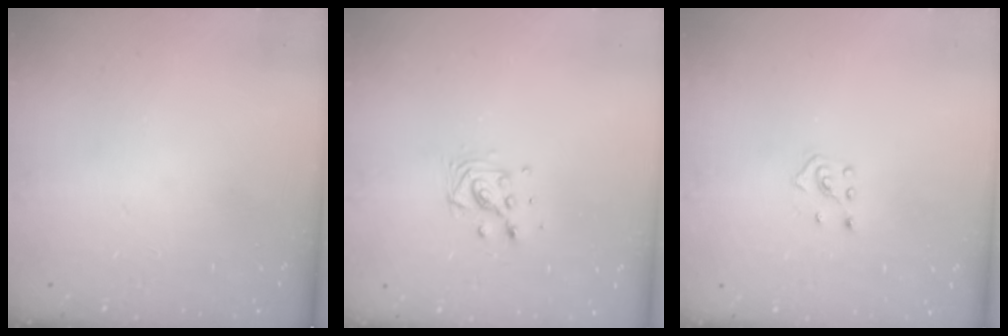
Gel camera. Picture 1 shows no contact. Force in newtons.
{"total": 7.7, "press": 7.3, "slide": 2.4}
{"total": 2.5, "press": 2.4, "slide": 0.7}